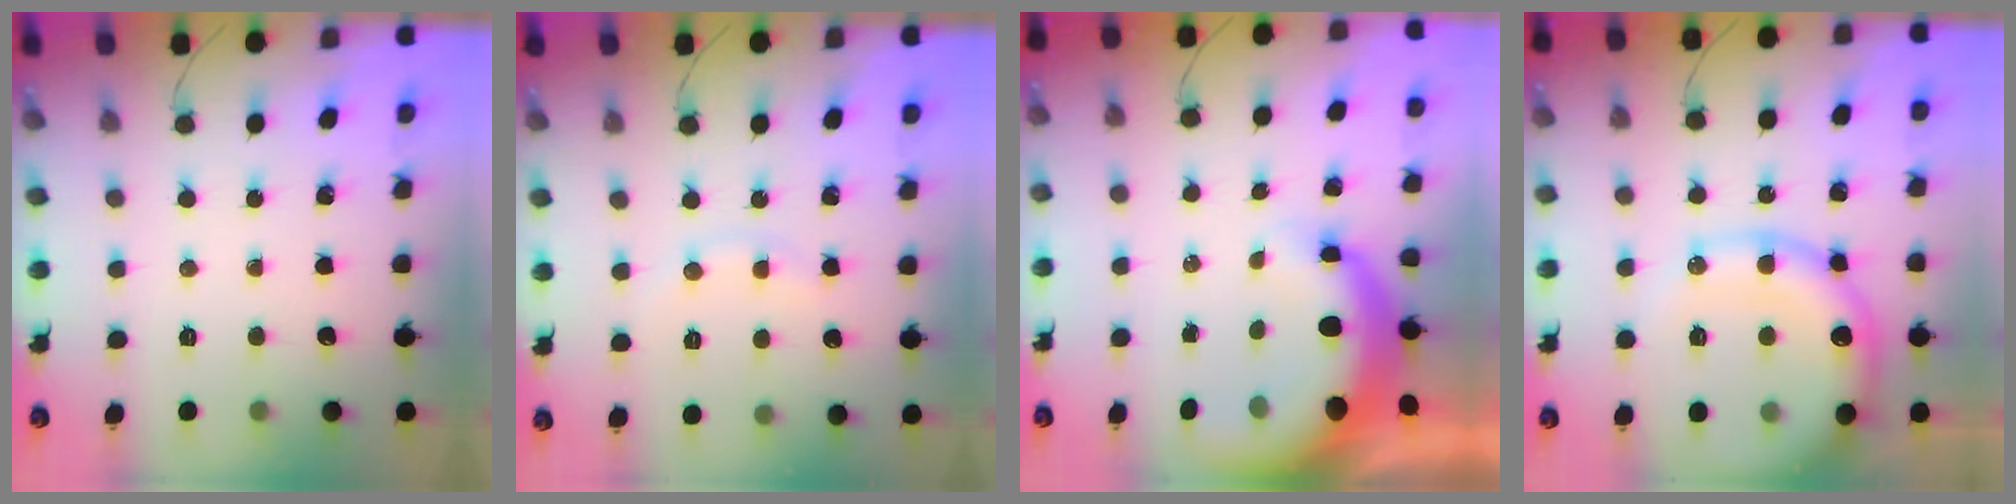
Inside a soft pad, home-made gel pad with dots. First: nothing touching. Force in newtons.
{"total": 5.2, "press": 5.2, "slide": 0.7}
{"total": 9.6, "press": 9.4, "slide": 1.8}
{"total": 19.4, "press": 19.0, "slide": 3.5}